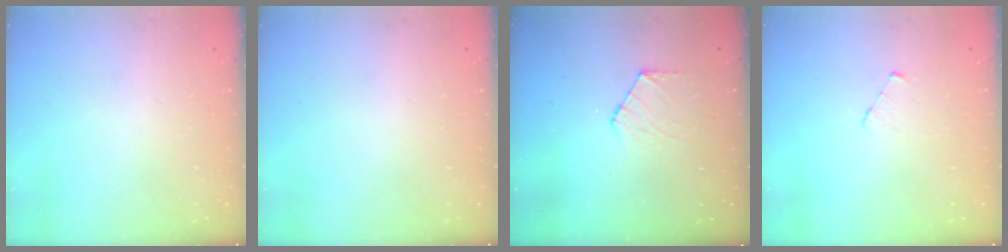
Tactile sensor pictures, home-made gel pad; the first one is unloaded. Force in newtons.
{"total": 0.0}
{"total": 6.5, "press": 6.5, "slide": 0.6}
{"total": 2.7, "press": 2.7, "slide": 0.3}